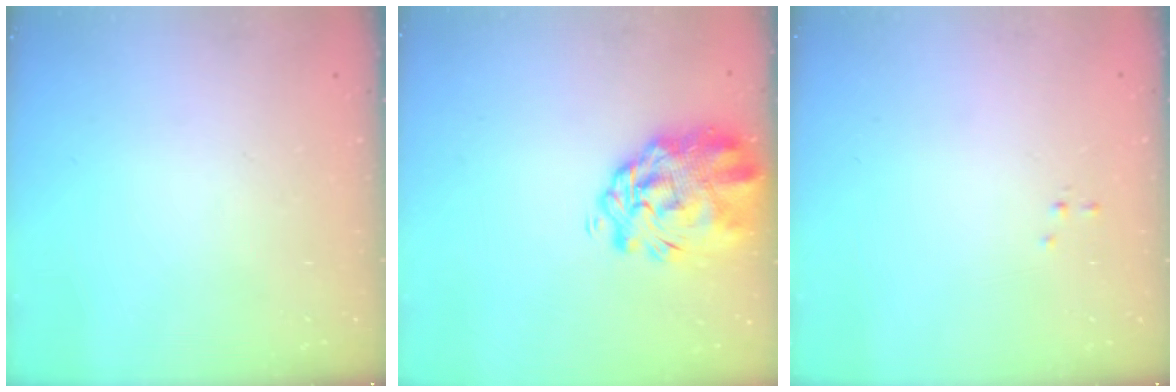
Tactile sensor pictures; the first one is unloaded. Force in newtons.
{"total": 6.7, "press": 6.2, "slide": 2.8}
{"total": 0.0}